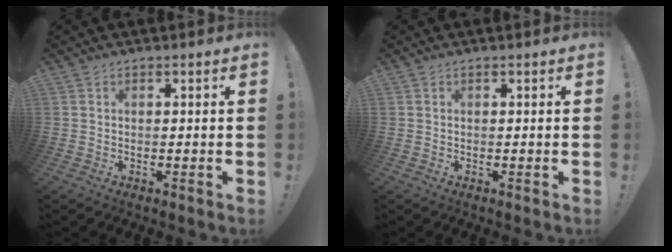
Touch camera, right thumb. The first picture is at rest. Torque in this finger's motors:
{"motor_torque": [-0.05, -0.05, -0.02, 0.06, 0.00]}